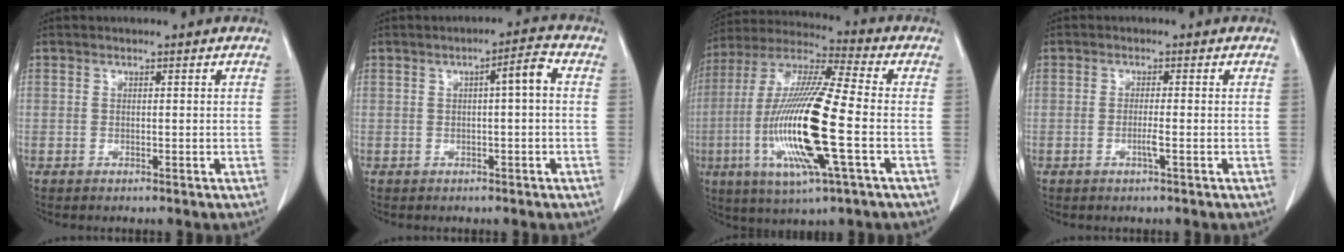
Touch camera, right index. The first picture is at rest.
{"total": 3.5, "force": [0.4, 0.3, 3.5], "torque": [-0.050, 0.008, 0.004]}
{"total": 19.4, "force": [-4.2, 1.5, 18.9], "torque": [-0.395, -0.016, -0.081]}
{"total": 1.8, "force": [-0.6, -0.2, 1.6], "torque": [-0.033, -0.003, -0.013]}